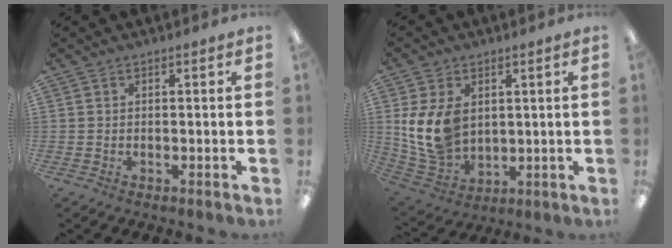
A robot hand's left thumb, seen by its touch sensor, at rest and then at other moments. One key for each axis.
{"total": 12.9, "fx": 2.9, "fy": 9.3, "fz": 8.5, "tx": -0.191, "ty": -0.010, "tz": 0.056}